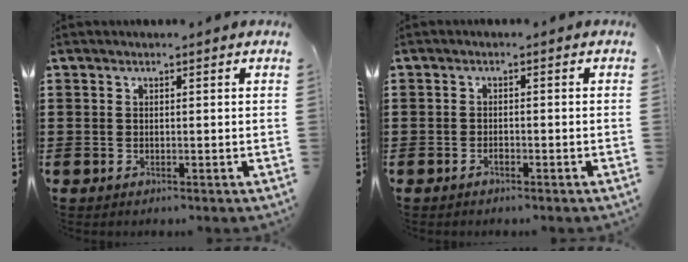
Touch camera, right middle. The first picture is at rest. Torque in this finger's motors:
{"motor_torque": [-0.12, -0.23, 0.00, 0.00]}